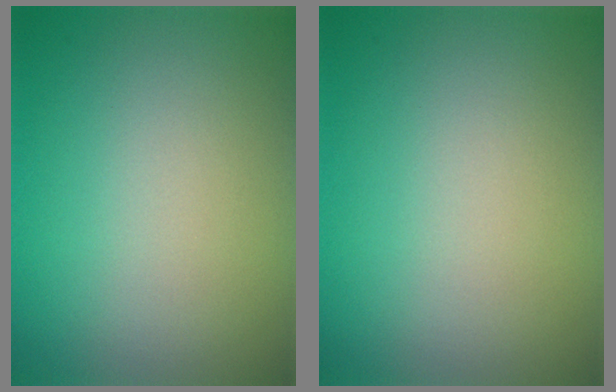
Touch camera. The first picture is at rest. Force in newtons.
{"total": 0.0}